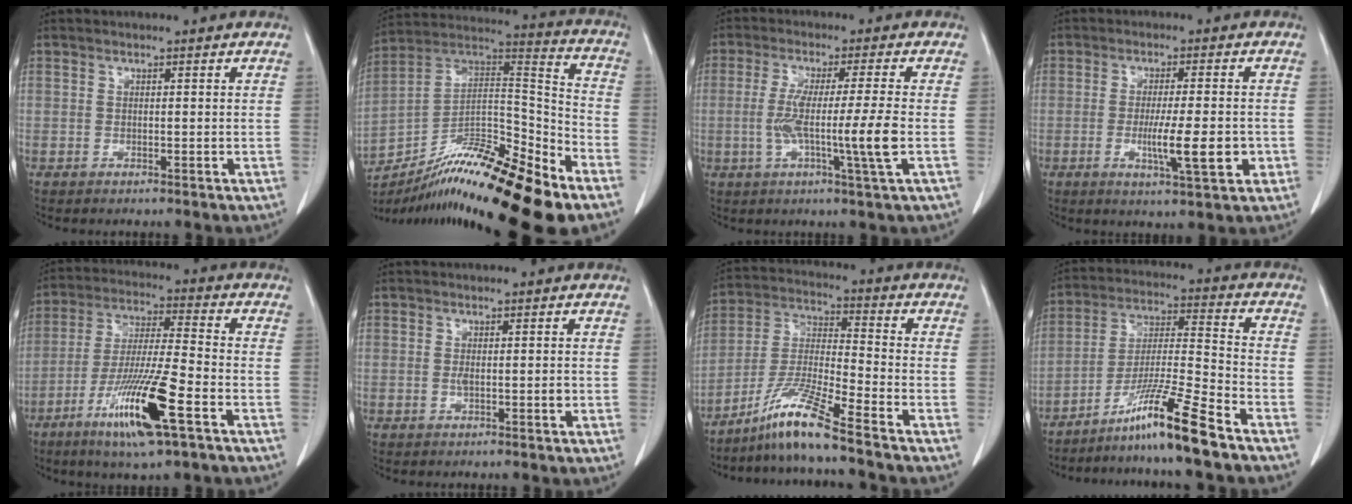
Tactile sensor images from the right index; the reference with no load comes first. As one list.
[{"total": 22.5, "force": [-15.3, 2.5, 16.2], "torque": [-0.253, 0.010, -0.263]}, {"total": 9.5, "force": [-1.6, -1.3, 9.3], "torque": [-0.172, -0.014, -0.030]}, {"total": 7.8, "force": [-2.1, 0.8, 7.4], "torque": [-0.120, -0.010, -0.032]}, {"total": 14.6, "force": [-7.1, 0.7, 12.8], "torque": [-0.250, -0.026, -0.127]}, {"total": 1.6, "force": [-0.3, 0.3, 1.6], "torque": [-0.028, -0.002, -0.003]}, {"total": 10.2, "force": [-7.9, -1.4, 6.3], "torque": [-0.136, -0.021, -0.152]}, {"total": 12.3, "force": [-9.0, -1.6, 8.3], "torque": [-0.156, -0.018, -0.162]}]